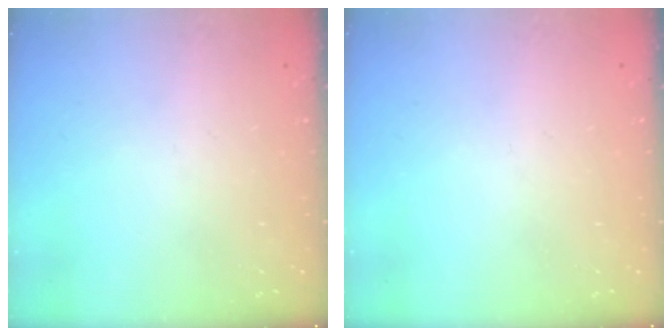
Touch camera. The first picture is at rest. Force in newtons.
{"total": 0.0}